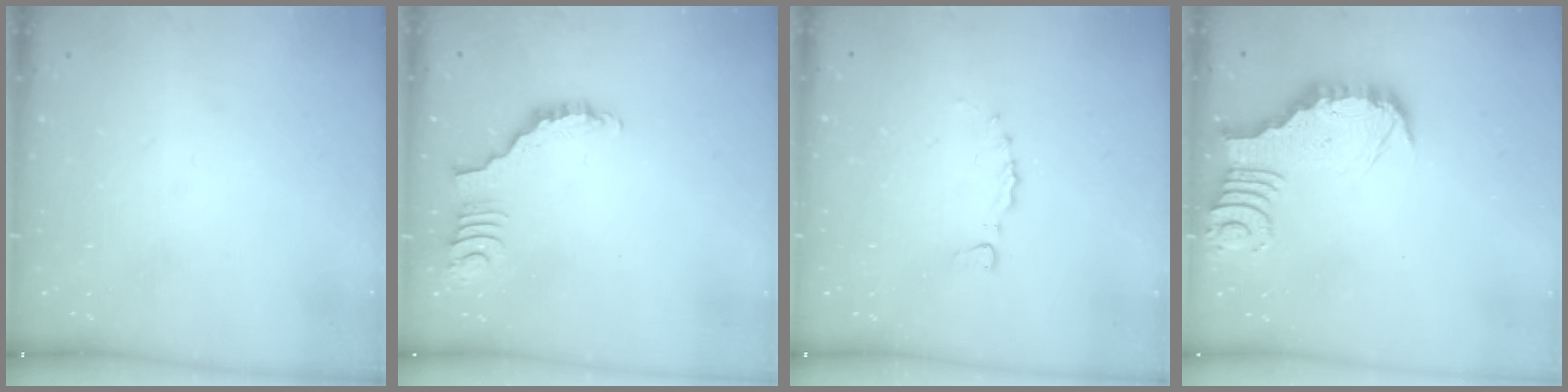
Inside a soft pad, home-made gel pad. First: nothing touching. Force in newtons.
{"total": 3.6, "press": 3.5, "slide": 0.6}
{"total": 0.0}
{"total": 3.4, "press": 3.4, "slide": 0.1}